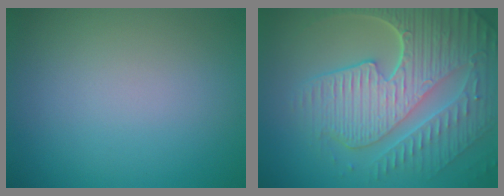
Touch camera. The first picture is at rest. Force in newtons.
{"total": 9.9, "press": 6.6, "slide": 7.4}